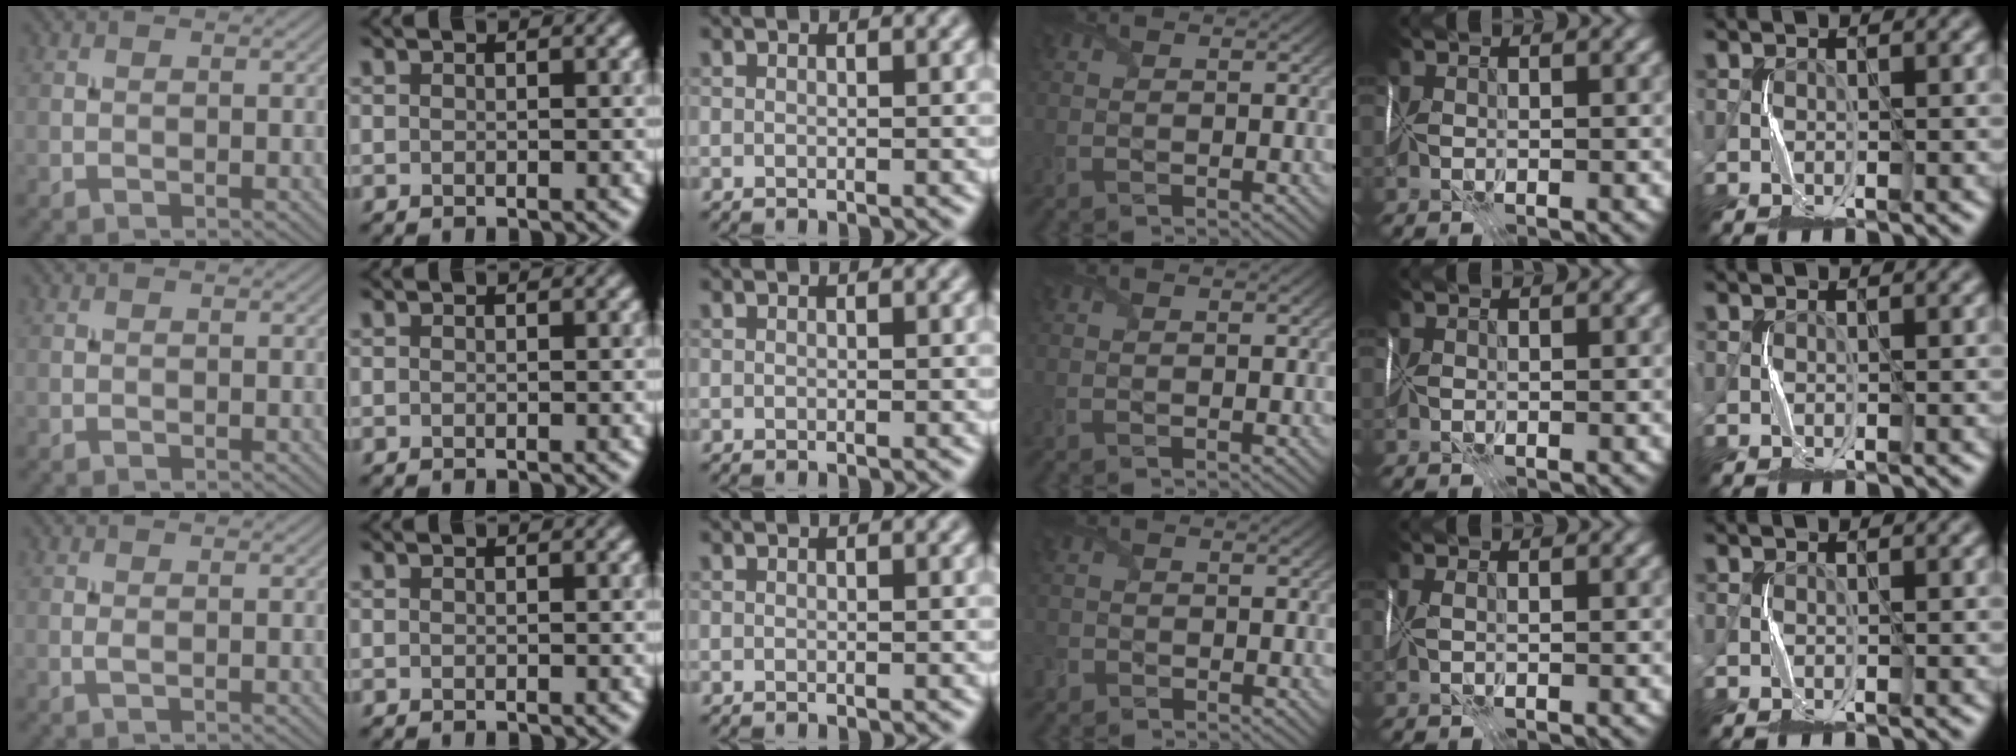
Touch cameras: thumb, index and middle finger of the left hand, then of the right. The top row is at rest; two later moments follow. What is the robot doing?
{"motion": "fold", "object": "shipping label"}